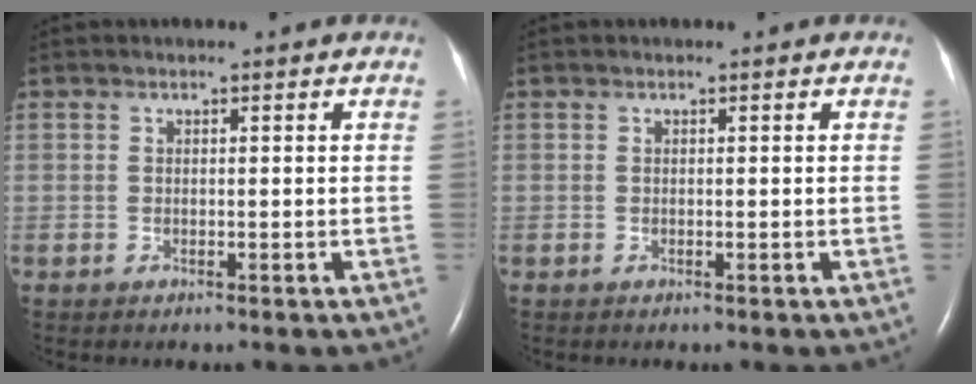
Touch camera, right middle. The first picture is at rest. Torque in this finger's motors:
{"motor_torque": [0.01, 0.01, 0.00, 0.00]}